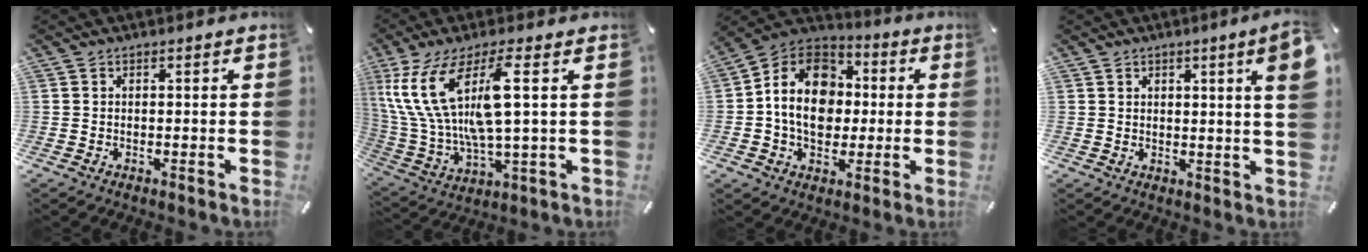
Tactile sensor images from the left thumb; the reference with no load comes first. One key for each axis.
{"total": 15.9, "fx": 5.1, "fy": 4.6, "fz": 14.3, "tx": -0.315, "ty": -0.019, "tz": 0.082}
{"total": 14.5, "fx": -0.9, "fy": 11.9, "fz": 8.3, "tx": -0.153, "ty": 0.016, "tz": -0.019}
{"total": 5.3, "fx": 2.3, "fy": 0.3, "fz": 4.8, "tx": -0.077, "ty": -0.004, "tz": 0.034}